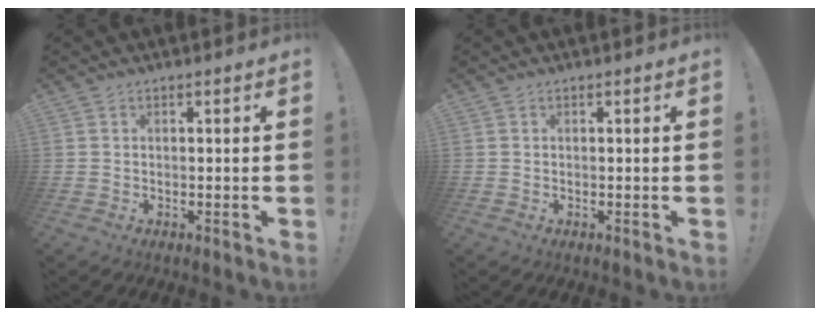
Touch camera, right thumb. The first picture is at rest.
{"total": 0.0}